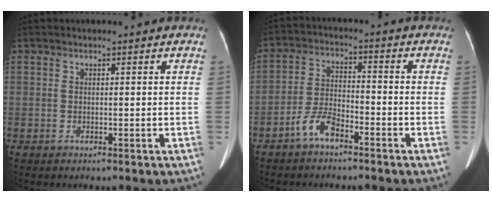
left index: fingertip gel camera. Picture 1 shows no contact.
{"total": 5.4, "force": [-3.8, 1.8, 3.3], "torque": [-0.077, 0.008, -0.074]}